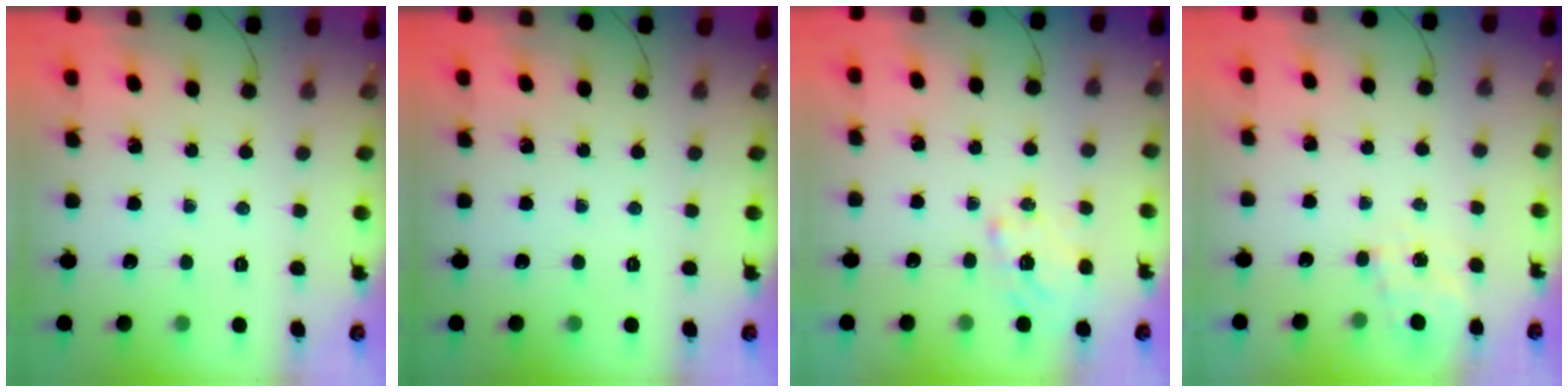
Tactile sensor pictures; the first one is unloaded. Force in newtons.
{"total": 0.0}
{"total": 1.4, "press": 1.2, "slide": 0.8}
{"total": 6.7, "press": 6.5, "slide": 1.4}